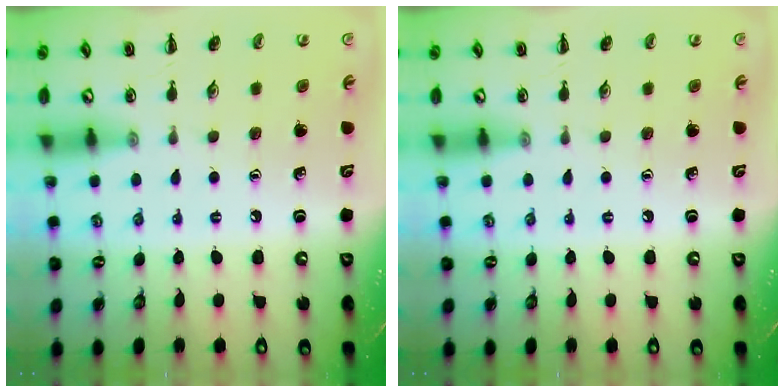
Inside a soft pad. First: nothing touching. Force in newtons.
{"total": 0.0}